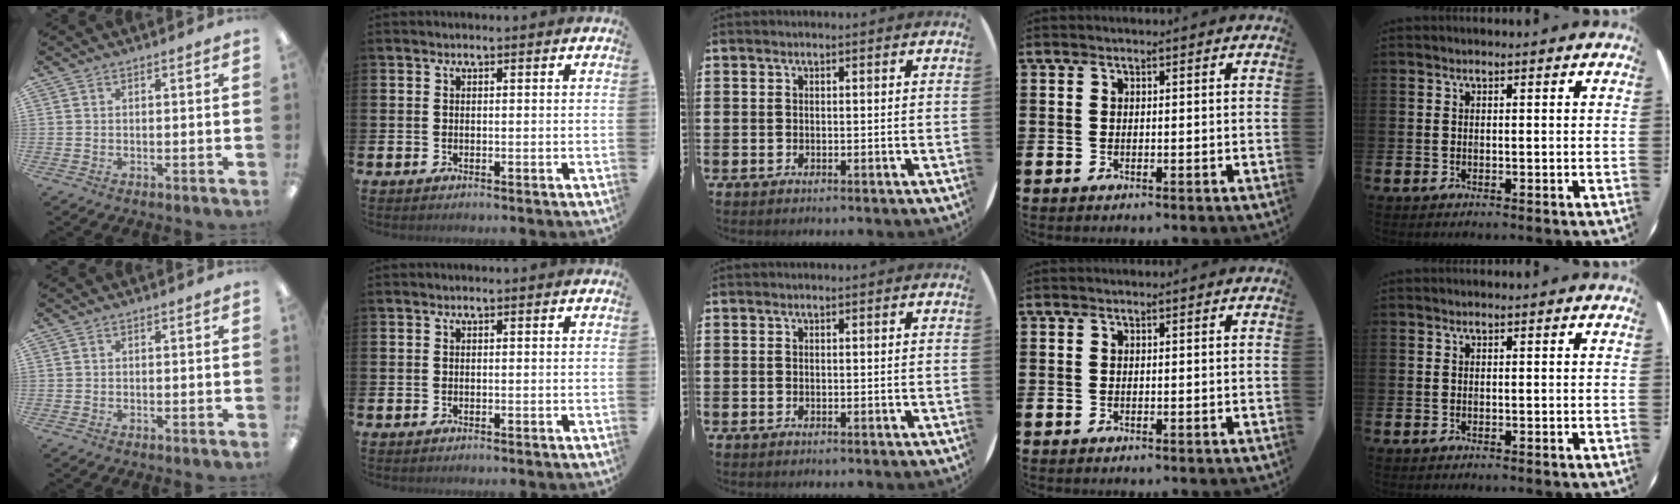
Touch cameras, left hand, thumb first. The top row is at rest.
{}